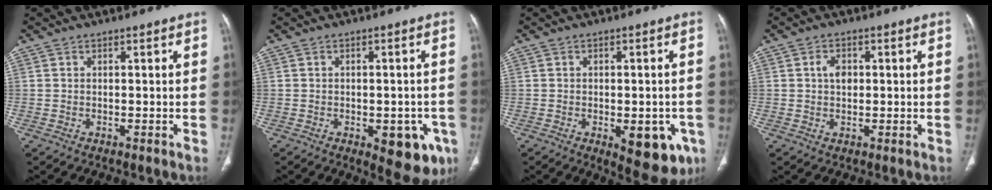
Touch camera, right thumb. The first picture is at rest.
{"total": 10.0, "force": [-3.8, 4.9, 7.8], "torque": [-0.062, 0.005, -0.037]}
{"total": 10.8, "force": [-3.8, 5.1, 8.7], "torque": [-0.079, 0.003, -0.035]}
{"total": 3.3, "force": [0.5, 2.3, 2.3], "torque": [-0.031, 0.001, 0.007]}